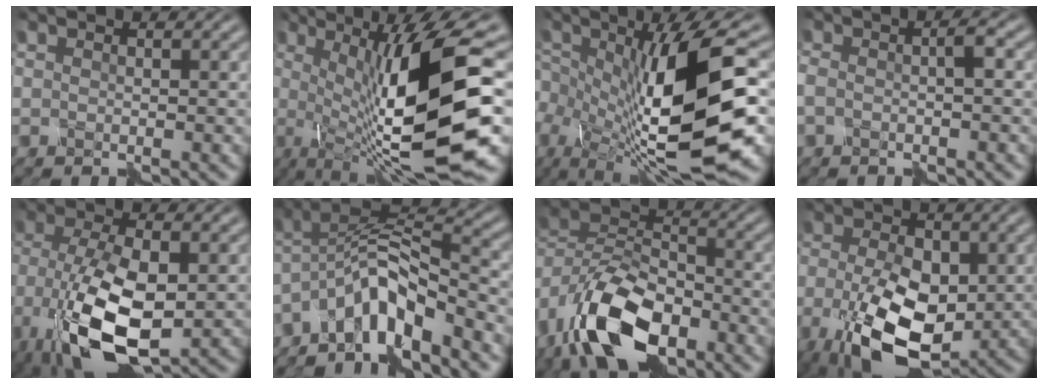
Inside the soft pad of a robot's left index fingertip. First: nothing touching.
{"total": 13.8, "force": [-1.2, 2.8, 13.4], "torque": [-0.210, -0.002, -0.018]}
{"total": 13.8, "force": [-3.0, 4.0, 12.9], "torque": [-0.231, -0.002, -0.052]}
{"total": 1.9, "force": [-1.1, 0.1, 1.6], "torque": [-0.036, 0.004, -0.022]}
{"total": 10.6, "force": [-4.2, 4.5, 8.6], "torque": [-0.193, -0.017, -0.075]}
{"total": 6.2, "force": [-4.8, 1.5, 3.6], "torque": [-0.059, 0.015, -0.097]}
{"total": 11.2, "force": [-6.9, 5.3, 7.1], "torque": [-0.142, 0.001, -0.136]}
{"total": 10.6, "force": [-3.4, 5.8, 8.2], "torque": [-0.170, -0.025, -0.058]}